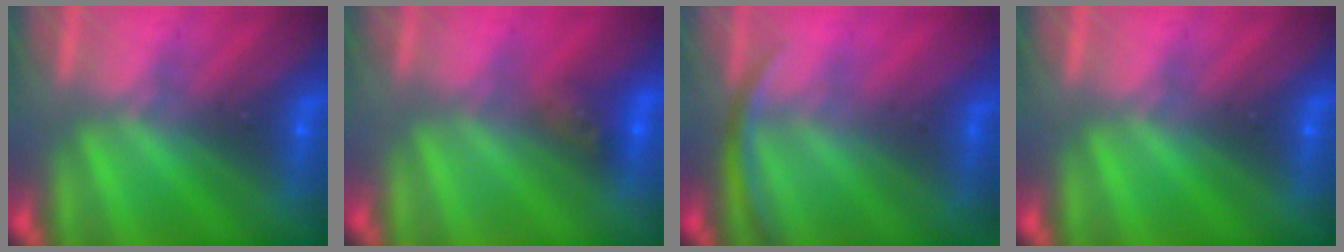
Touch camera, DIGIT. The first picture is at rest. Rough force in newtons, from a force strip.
{"total": 2.9}
{"total": 2.9}
{"total": 0.0}